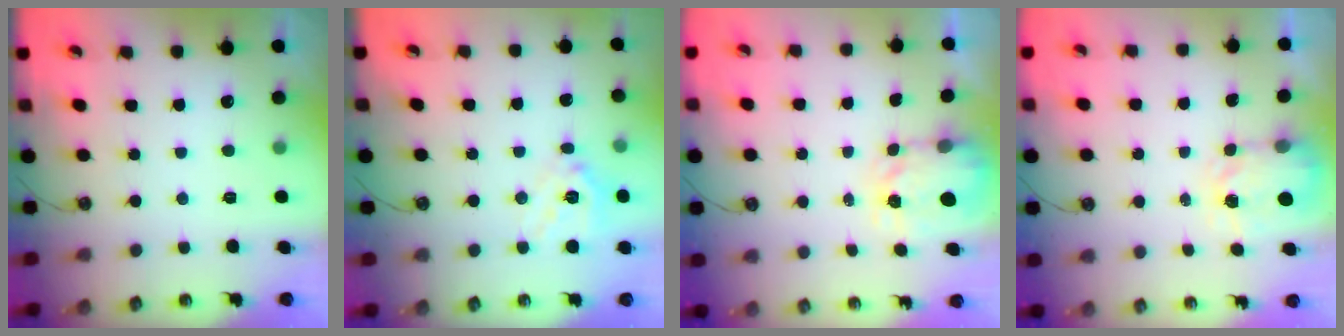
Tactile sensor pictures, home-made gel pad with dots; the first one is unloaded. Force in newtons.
{"total": 14.2, "press": 14.1, "slide": 2.1}
{"total": 3.4, "press": 3.4, "slide": 0.3}
{"total": 4.1, "press": 4.1, "slide": 0.5}